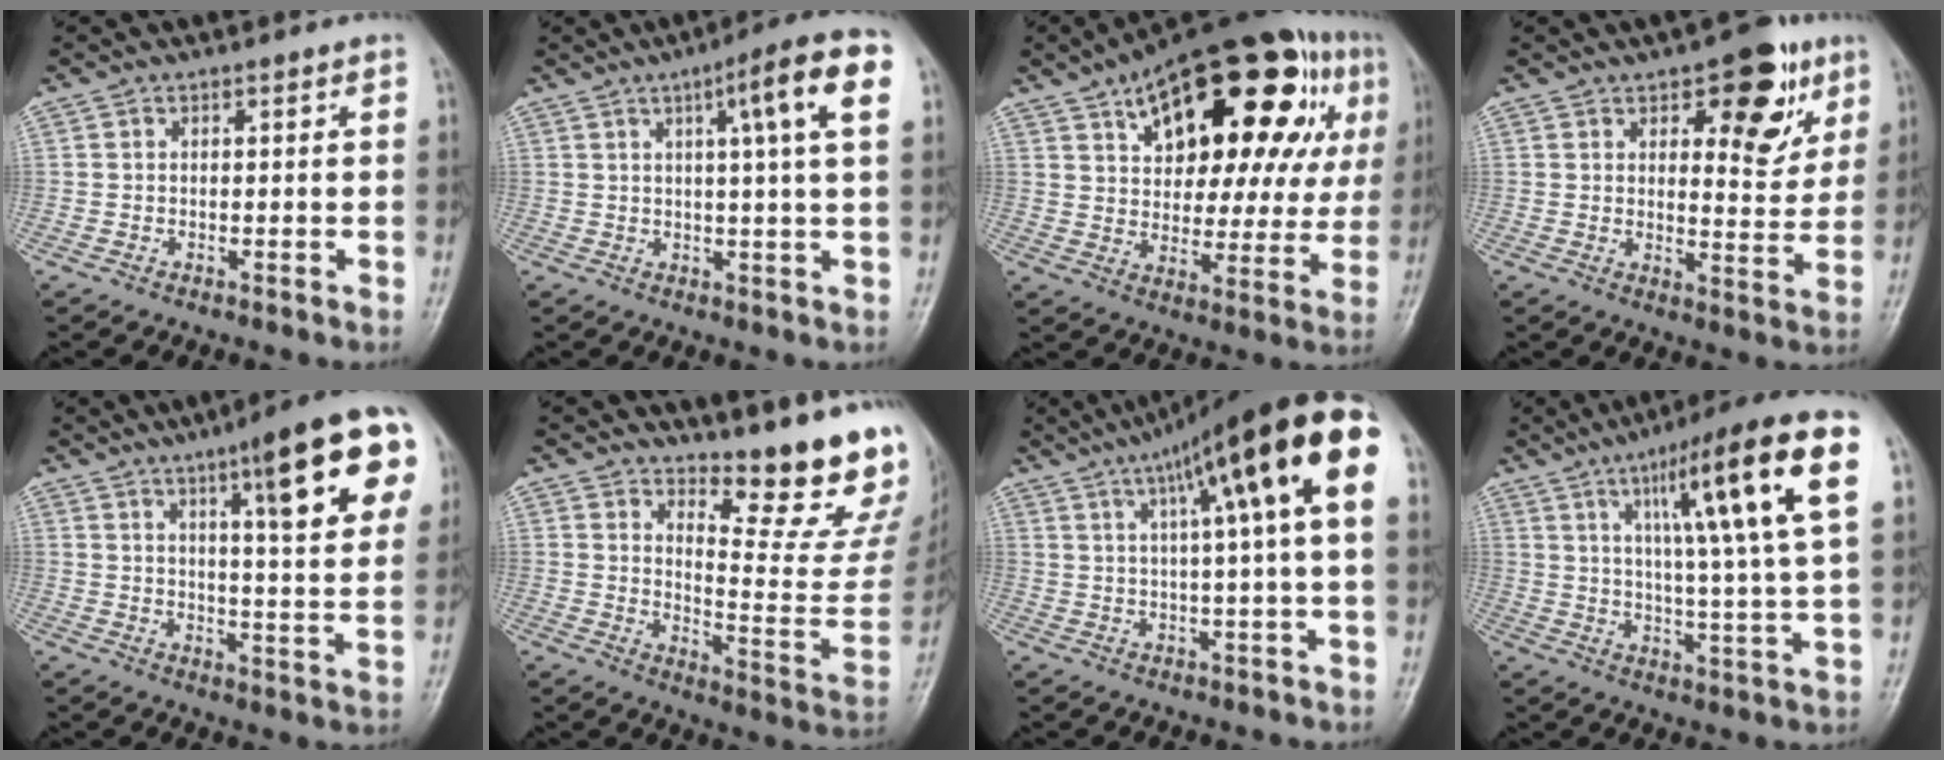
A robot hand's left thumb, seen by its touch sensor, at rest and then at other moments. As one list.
[{"total": 10.9, "force": [3.9, 0.8, 10.2], "torque": [-0.148, 0.008, 0.047]}, {"total": 31.9, "force": [13.4, 14.9, 24.9], "torque": [-0.335, 0.027, 0.200]}, {"total": 12.8, "force": [6.2, 5.9, 9.5], "torque": [-0.078, -0.026, 0.079]}, {"total": 19.0, "force": [8.3, 3.8, 16.7], "torque": [-0.197, -0.021, 0.110]}, {"total": 16.6, "force": [13.6, 2.8, 9.1], "torque": [-0.092, -0.153, 0.188]}, {"total": 17.3, "force": [6.2, 1.9, 16.0], "torque": [-0.253, 0.026, 0.090]}, {"total": 20.4, "force": [7.7, 2.1, 18.8], "torque": [-0.284, -0.011, 0.112]}]